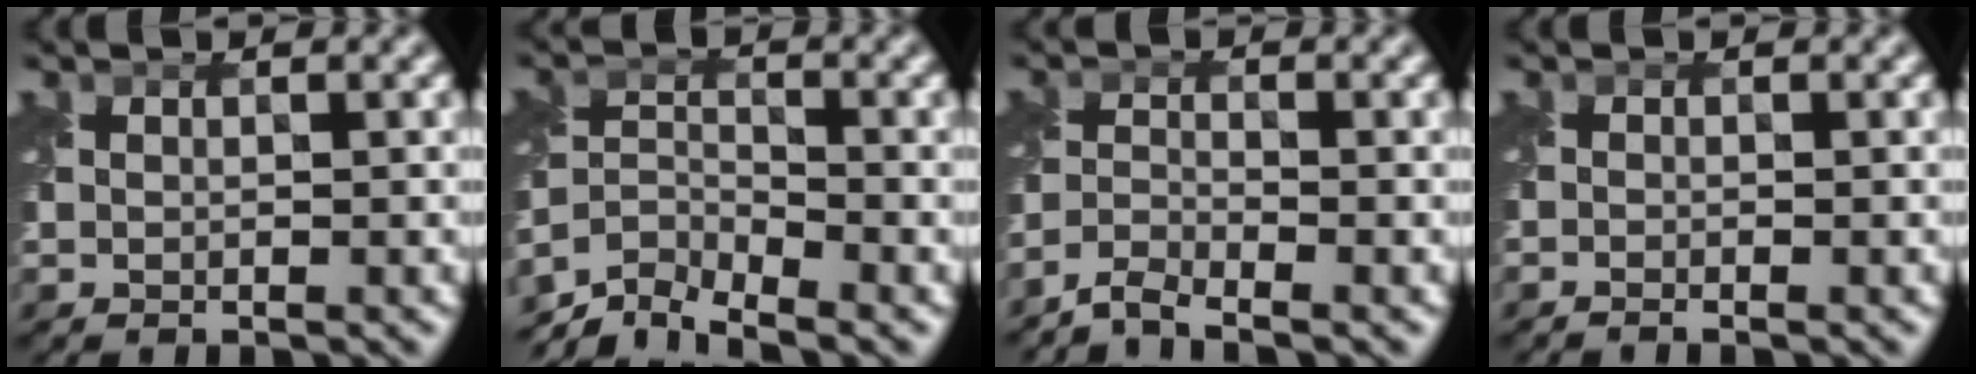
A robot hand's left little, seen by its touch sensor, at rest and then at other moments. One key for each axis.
{"total": 4.9, "fx": -4.5, "fy": 1.2, "fz": 1.4, "tx": -0.021, "ty": -0.008, "tz": -0.093}
{"total": 2.6, "fx": -2.4, "fy": 0.1, "fz": 0.8, "tx": -0.019, "ty": -0.003, "tz": -0.062}
{"total": 0.7, "fx": -0.7, "fy": 0.0, "fz": 0.2, "tx": -0.003, "ty": -0.010, "tz": -0.017}